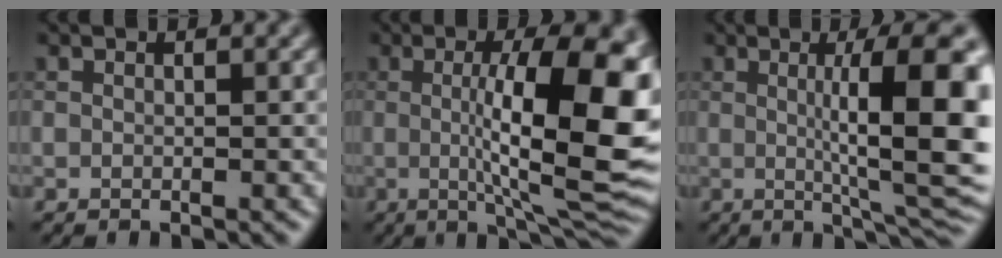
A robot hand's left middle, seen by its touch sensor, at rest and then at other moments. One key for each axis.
{"total": 14.2, "fx": 0.4, "fy": 3.9, "fz": 13.6, "tx": -0.191, "ty": -0.006, "tz": 0.007}
{"total": 10.8, "fx": 0.9, "fy": 2.6, "fz": 10.5, "tx": -0.129, "ty": -0.001, "tz": 0.018}